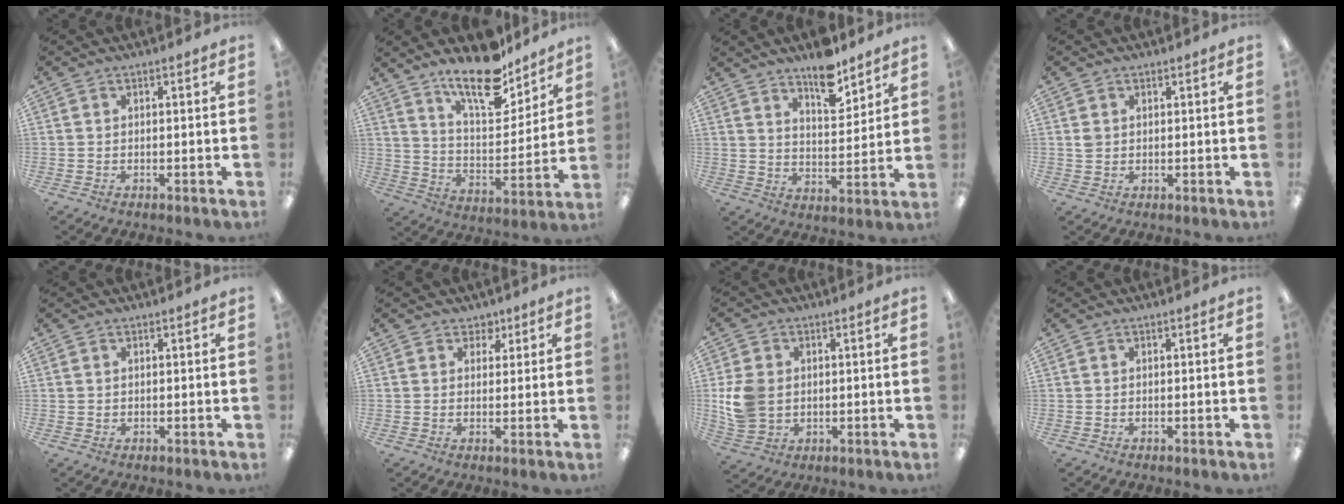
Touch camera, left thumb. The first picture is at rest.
{"total": 16.5, "force": [13.1, 5.6, 8.4], "torque": [-0.139, -0.085, 0.226]}
{"total": 10.2, "force": [8.1, 3.7, 4.9], "torque": [-0.062, -0.052, 0.140]}
{"total": 1.6, "force": [0.7, 1.3, 0.5], "torque": [-0.012, 0.003, 0.013]}
{"total": 0.7, "force": [0.2, 0.6, 0.1], "torque": [-0.002, 0.004, 0.004]}
{"total": 3.0, "force": [1.7, 2.5, 0.3], "torque": [0.002, -0.003, 0.028]}
{"total": 8.7, "force": [0.5, 7.2, 4.9], "torque": [-0.103, 0.009, 0.012]}
{"total": 0.0}